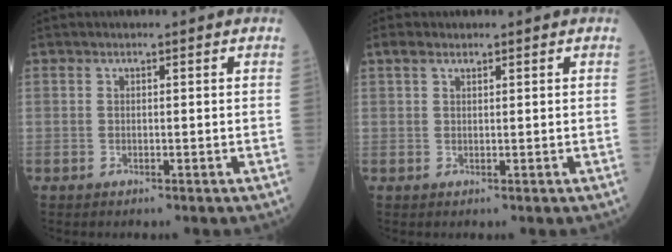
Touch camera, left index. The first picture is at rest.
{"total": 1.6, "force": [1.1, 0.6, 0.9], "torque": [-0.021, 0.014, 0.023]}